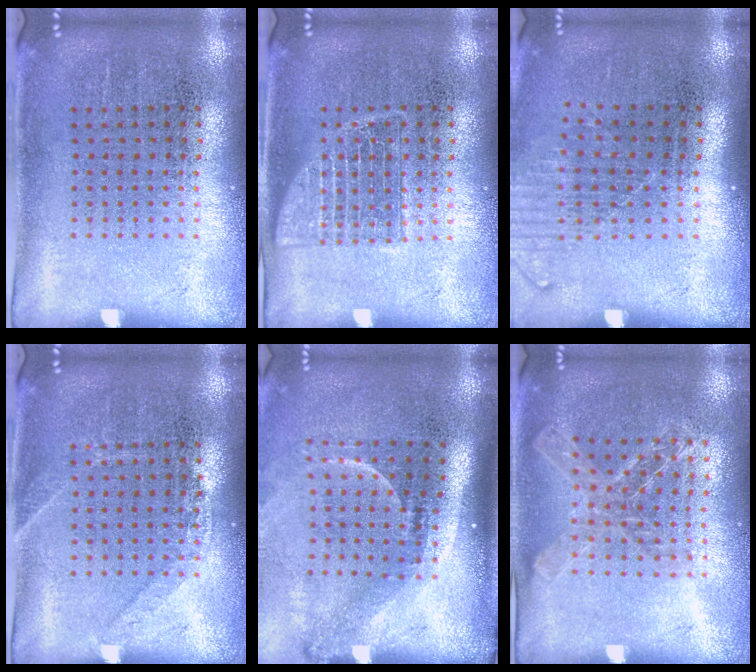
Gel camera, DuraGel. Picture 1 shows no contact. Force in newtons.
{"total": 2.2, "press": 2.1, "slide": 0.5}
{"total": 1.3, "press": 1.1, "slide": 0.8}
{"total": 1.2, "press": 1.2, "slide": 0.2}
{"total": 2.3, "press": 1.5, "slide": 1.7}
{"total": 1.3, "press": 1.3, "slide": 0.3}